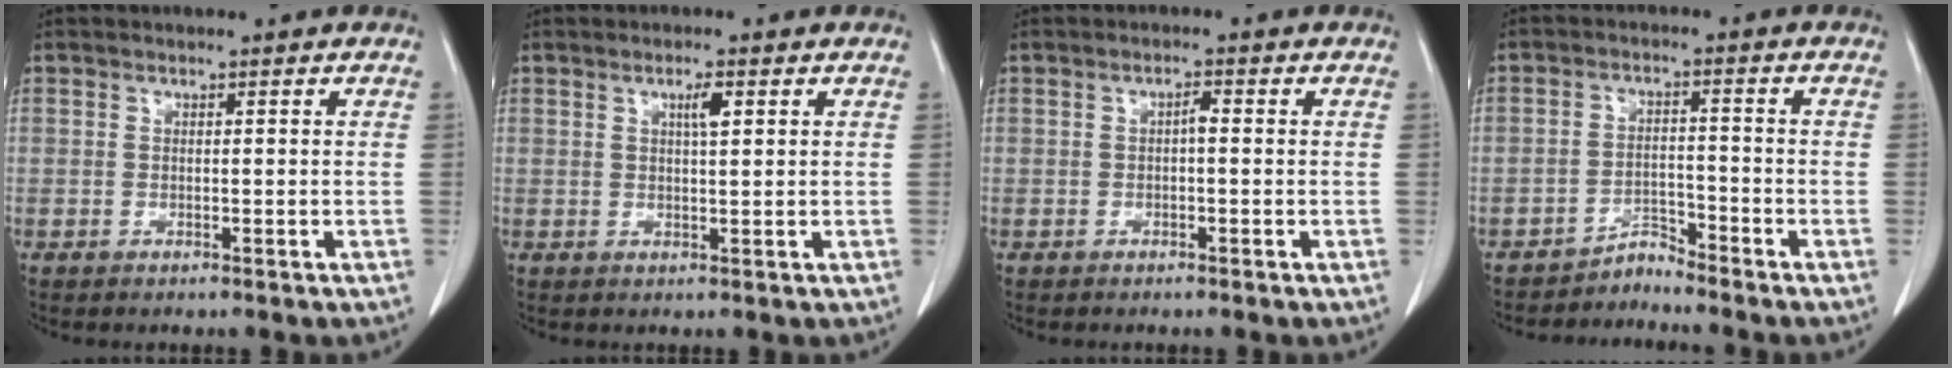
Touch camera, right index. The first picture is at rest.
{"total": 2.2, "force": [0.9, 0.2, 2.0], "torque": [-0.036, 0.000, 0.015]}
{"total": 2.2, "force": [0.0, 0.4, 2.2], "torque": [-0.037, 0.005, -0.001]}
{"total": 2.8, "force": [-2.7, 0.2, -0.6], "torque": [0.022, -0.002, -0.046]}